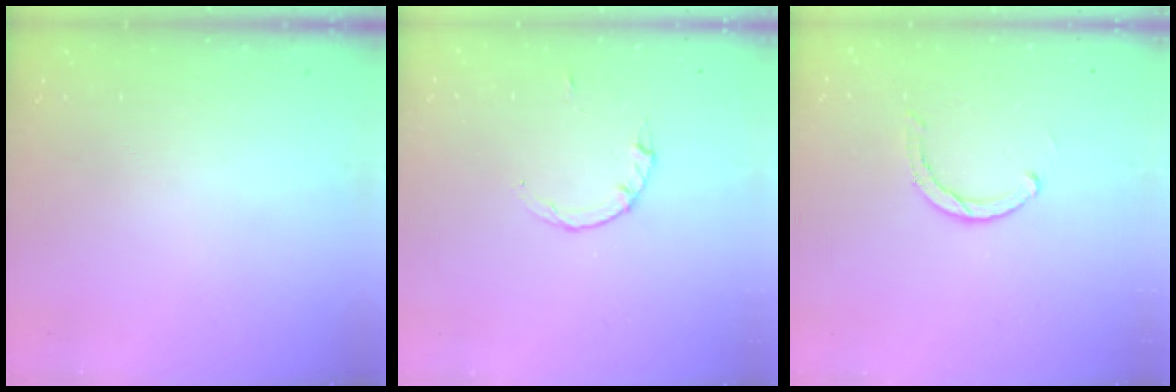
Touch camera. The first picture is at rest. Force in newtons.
{"total": 2.2, "press": 2.1, "slide": 0.3}
{"total": 2.8, "press": 2.7, "slide": 0.3}